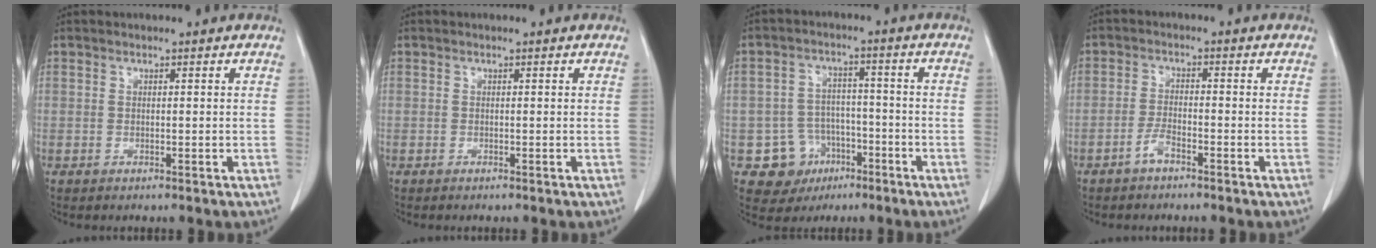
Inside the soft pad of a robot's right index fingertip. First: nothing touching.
{"total": 0.0}
{"total": 8.0, "force": [-3.4, 7.2, 1.2], "torque": [-0.014, 0.013, -0.040]}
{"total": 2.5, "force": [-1.8, 0.6, 1.6], "torque": [-0.030, 0.004, -0.036]}